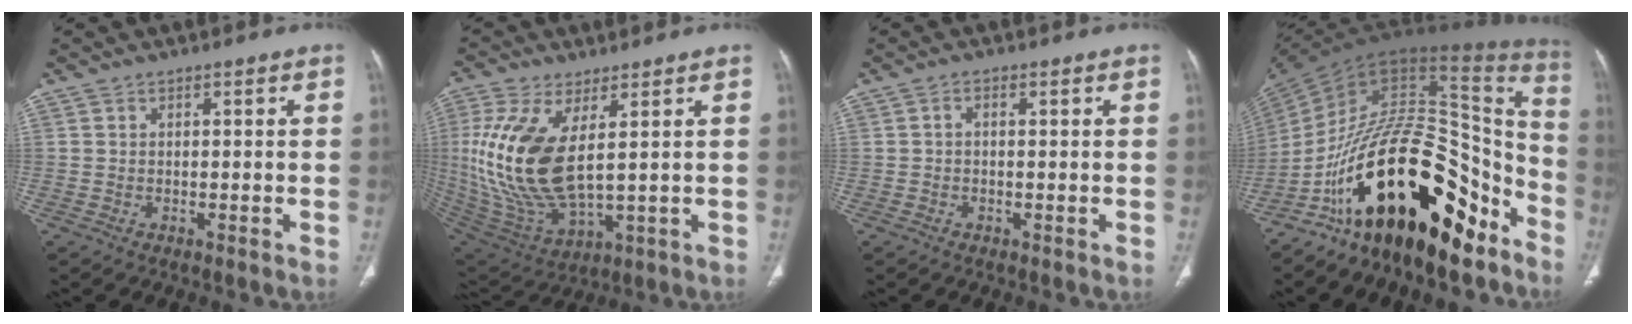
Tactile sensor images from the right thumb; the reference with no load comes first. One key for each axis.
{"total": 18.6, "fx": 3.3, "fy": 8.3, "fz": 16.3, "tx": -0.357, "ty": -0.024, "tz": 0.080}
{"total": 0.9, "fx": 0.0, "fy": 0.4, "fz": 0.8, "tx": -0.014, "ty": 0.004, "tz": -0.001}
{"total": 31.0, "fx": -17.2, "fy": 13.3, "fz": 22.1, "tx": -0.306, "ty": 0.114, "tz": -0.278}